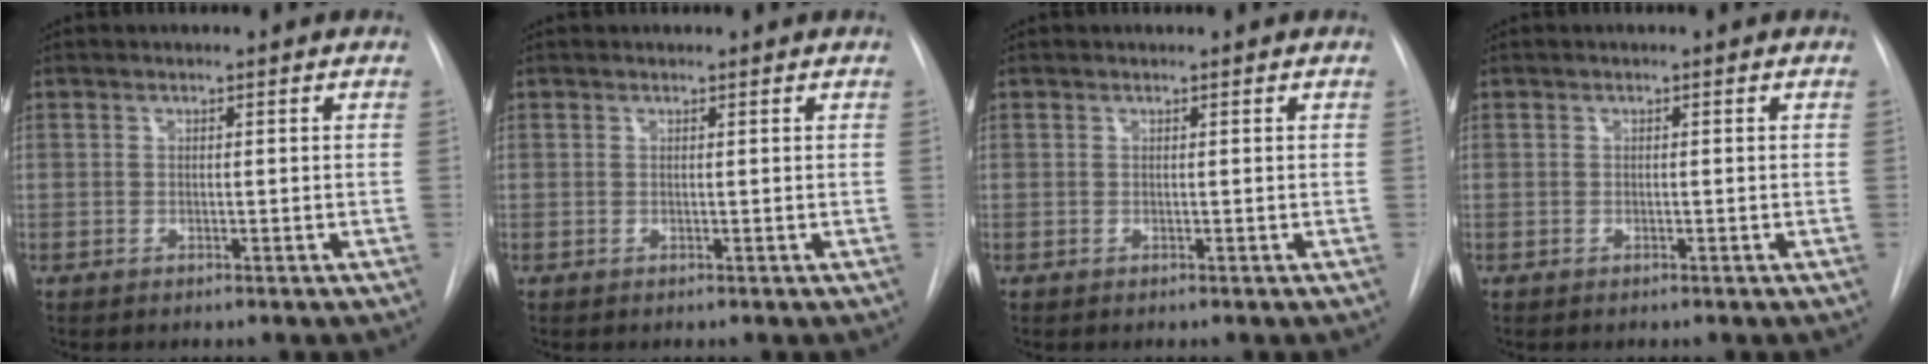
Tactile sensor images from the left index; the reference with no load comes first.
{"total": 0.8, "force": [0.8, 0.1, 0.0], "torque": [-0.004, 0.016, 0.017]}
{"total": 0.0}
{"total": 0.0}